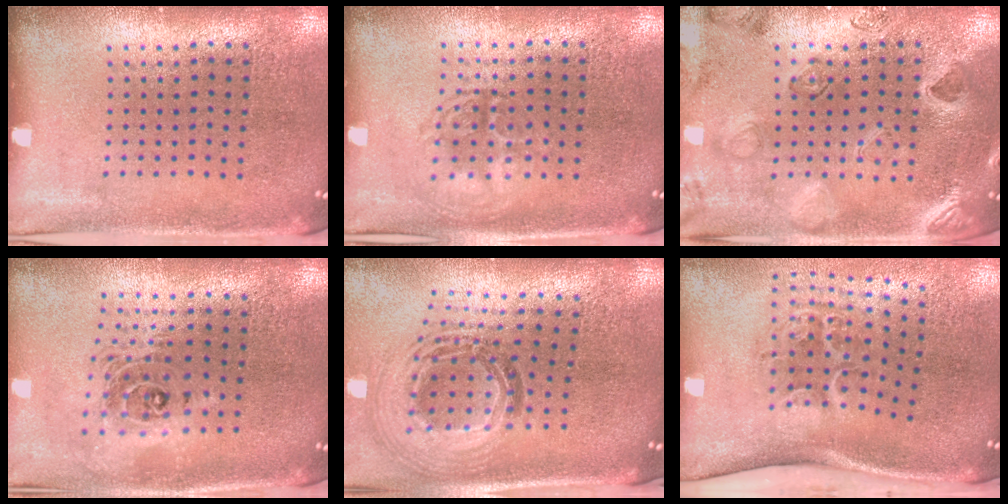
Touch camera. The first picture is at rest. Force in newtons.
{"total": 1.1, "press": 1.1, "slide": 0.2}
{"total": 2.5, "press": 2.4, "slide": 0.9}
{"total": 1.9, "press": 1.5, "slide": 1.3}
{"total": 1.9, "press": 1.6, "slide": 1.0}
{"total": 2.2, "press": 1.3, "slide": 1.8}